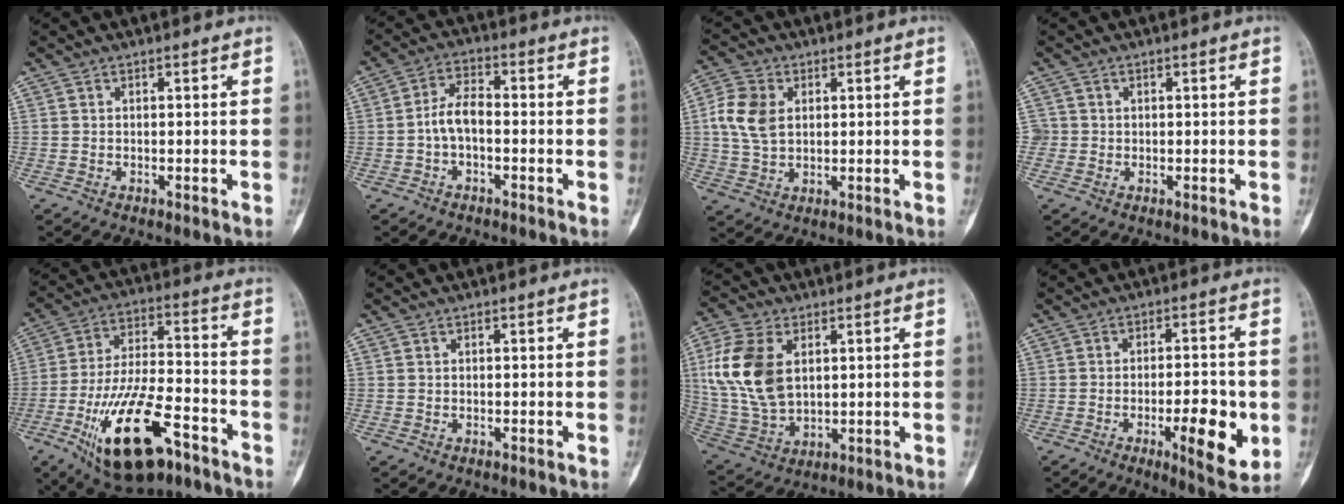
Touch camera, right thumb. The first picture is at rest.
{"total": 5.4, "force": [-1.2, 2.9, 4.4], "torque": [-0.077, 0.025, -0.033]}
{"total": 8.5, "force": [1.7, 5.9, 5.8], "torque": [-0.120, 0.003, 0.035]}
{"total": 1.8, "force": [0.2, 1.8, 0.2], "torque": [0.009, 0.004, 0.003]}
{"total": 20.9, "force": [-10.2, 8.7, 16.0], "torque": [-0.292, 0.051, -0.163]}
{"total": 0.0}
{"total": 15.7, "force": [3.5, 9.9, 11.6], "torque": [-0.238, -0.008, 0.078]}
{"total": 11.2, "force": [-2.9, 3.4, 10.3], "torque": [-0.135, 0.001, -0.039]}